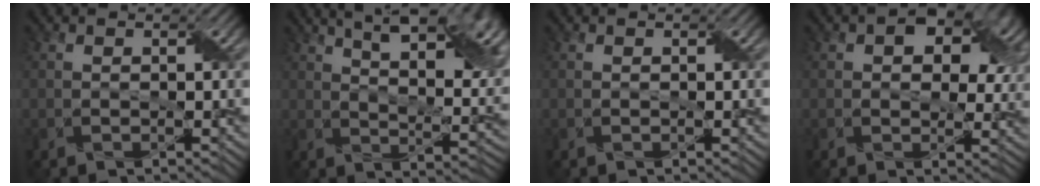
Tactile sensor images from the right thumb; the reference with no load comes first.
{"total": 14.7, "force": [7.6, 5.7, 11.2], "torque": [-0.166, 0.020, 0.108]}
{"total": 0.0}
{"total": 9.1, "force": [3.3, 5.7, 6.2], "torque": [-0.084, -0.004, 0.051]}